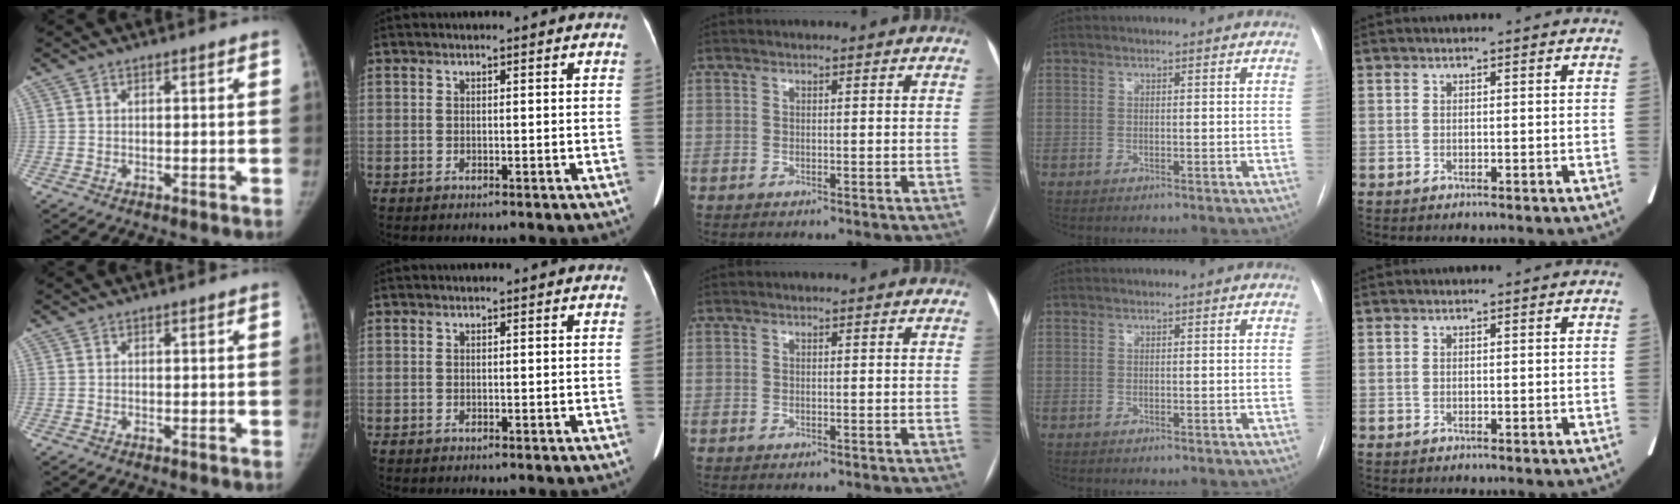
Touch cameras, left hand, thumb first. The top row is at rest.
{}